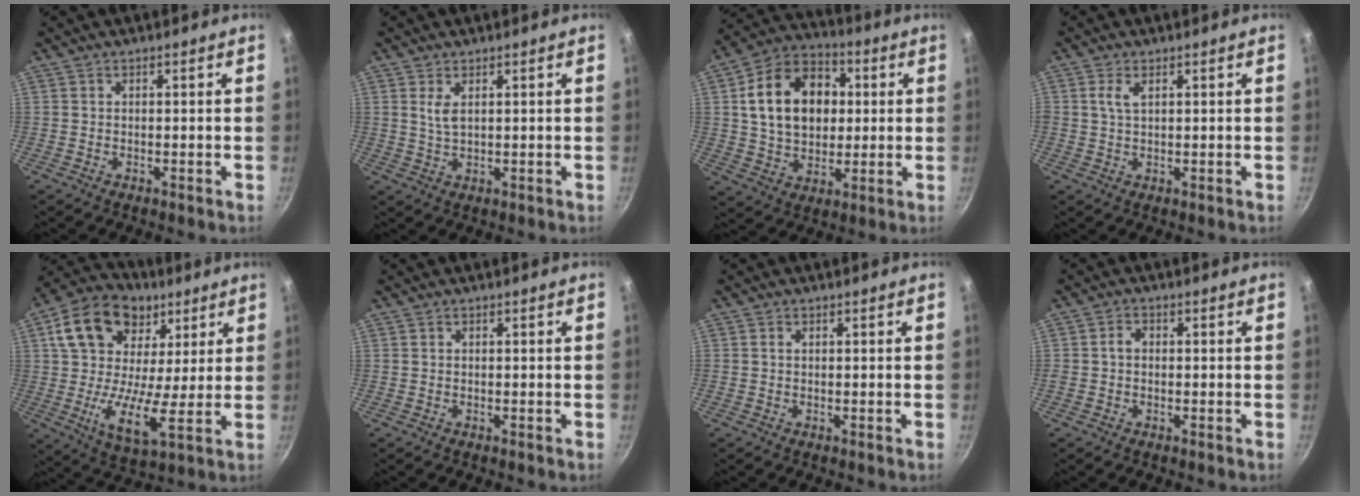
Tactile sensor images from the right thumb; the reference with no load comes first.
{"total": 2.9, "force": [1.1, 1.2, 2.4], "torque": [-0.046, -0.011, 0.025]}
{"total": 17.9, "force": [2.9, 13.0, 11.9], "torque": [-0.168, 0.018, 0.044]}
{"total": 2.7, "force": [1.0, 1.4, 2.1], "torque": [-0.042, -0.002, 0.020]}
{"total": 19.6, "force": [6.9, 13.0, 13.0], "torque": [-0.212, -0.011, 0.103]}
{"total": 0.0}
{"total": 1.1, "force": [0.4, 0.6, 0.9], "torque": [-0.016, 0.001, 0.007]}
{"total": 1.9, "force": [-0.1, 1.6, 1.2], "torque": [-0.017, 0.009, -0.004]}